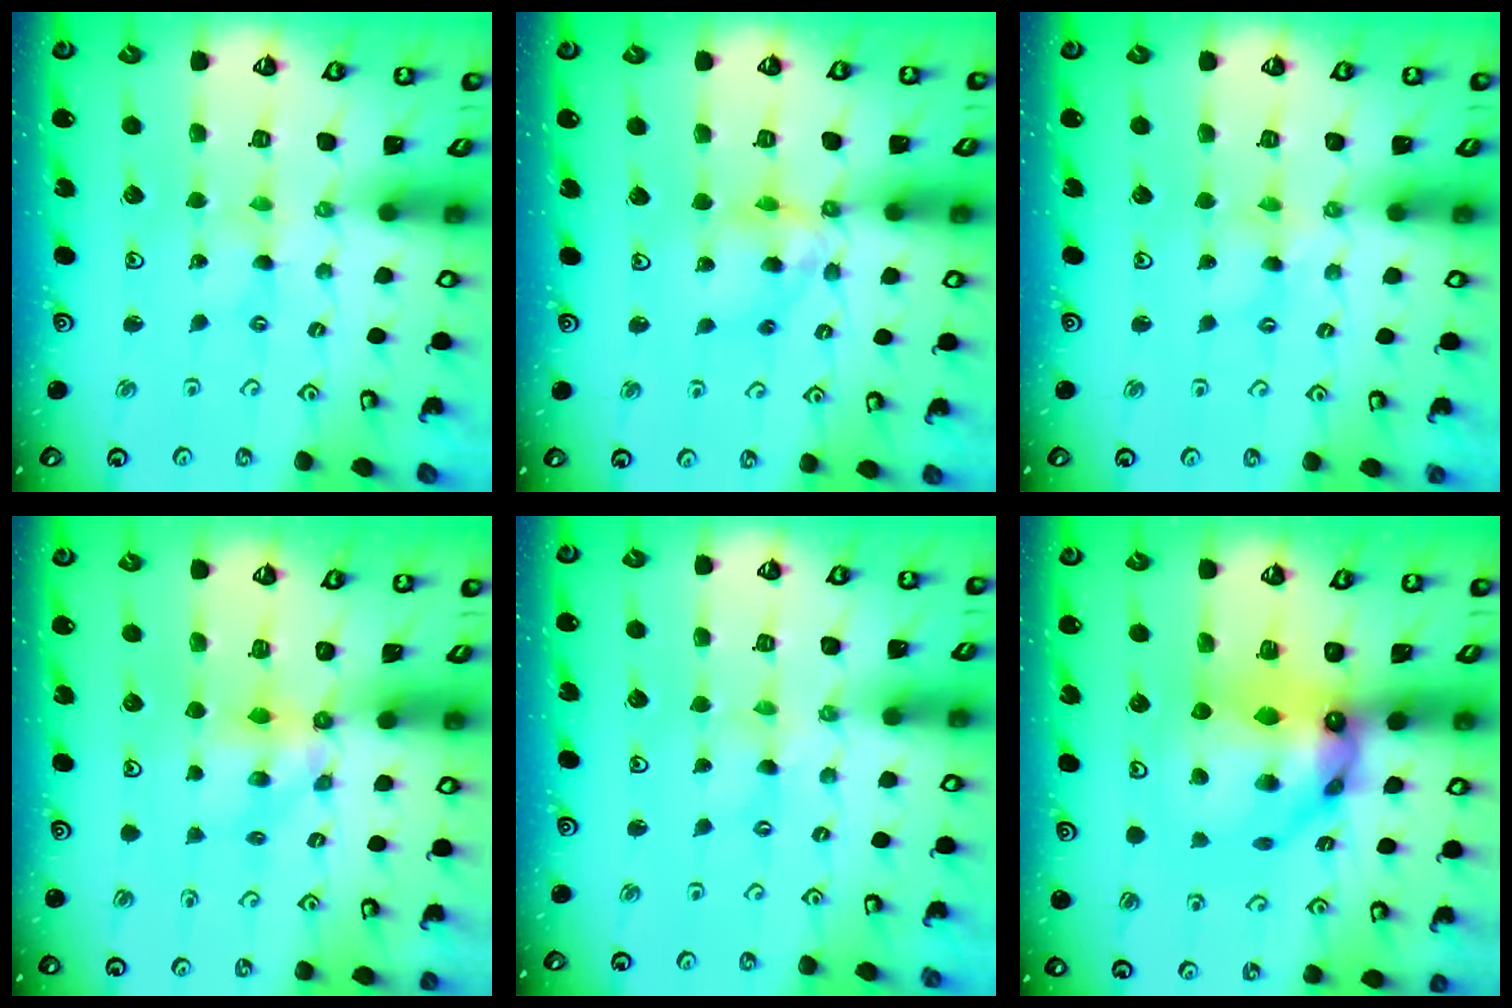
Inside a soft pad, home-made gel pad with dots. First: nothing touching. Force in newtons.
{"total": 11.5, "press": 11.5, "slide": 1.0}
{"total": 1.1, "press": 1.0, "slide": 0.2}
{"total": 4.9, "press": 4.9, "slide": 0.4}
{"total": 0.0}
{"total": 14.1, "press": 14.0, "slide": 1.6}